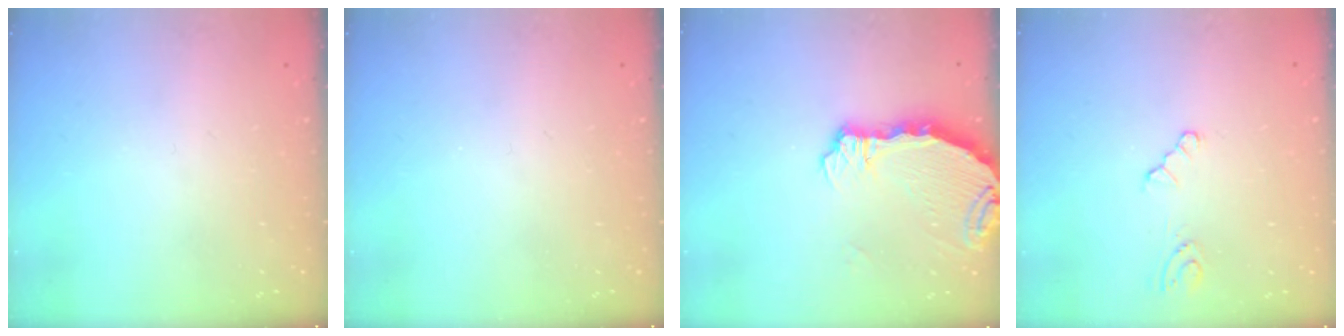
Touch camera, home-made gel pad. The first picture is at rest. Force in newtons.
{"total": 0.0}
{"total": 7.0, "press": 6.1, "slide": 3.5}
{"total": 3.5, "press": 3.4, "slide": 0.6}